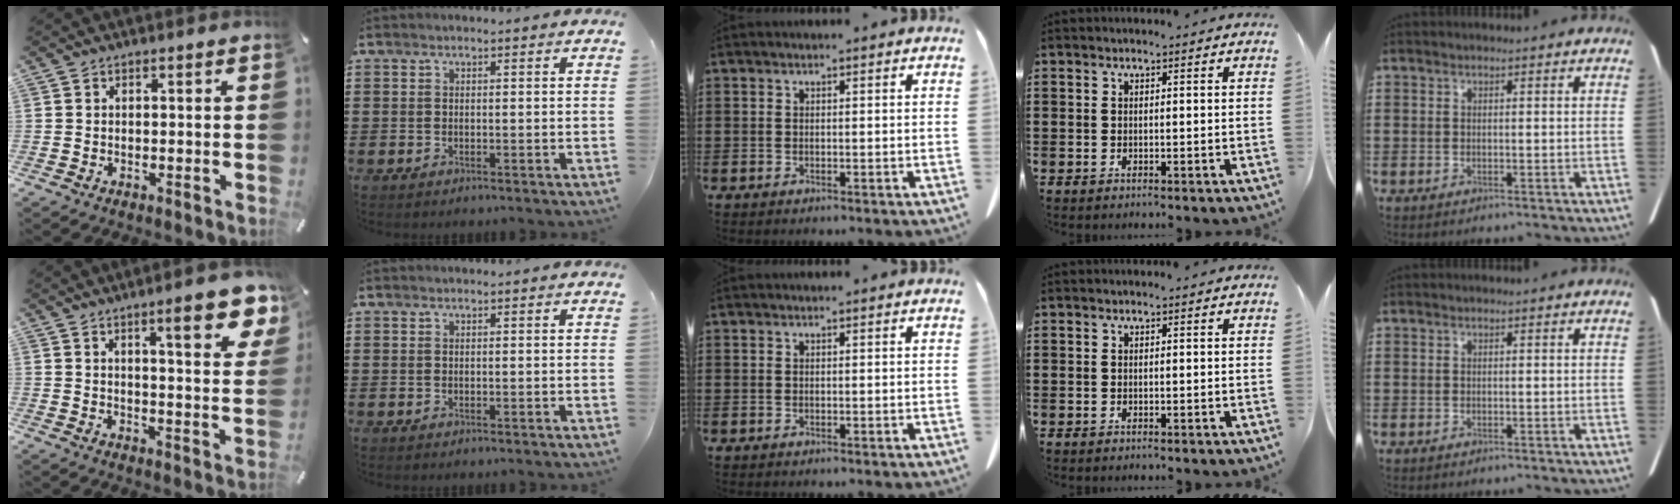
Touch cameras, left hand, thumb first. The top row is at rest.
{"thumb": {"total": 12.4, "force": [7.3, 3.1, 9.5], "torque": [-0.129, -0.037, 0.116]}}